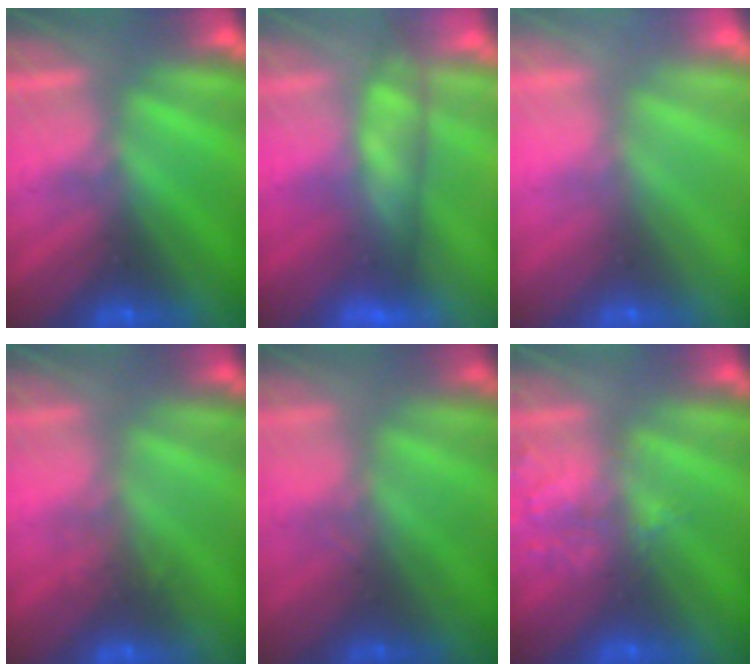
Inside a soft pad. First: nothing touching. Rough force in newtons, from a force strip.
{"total": 3.6}
{"total": 7.6}
{"total": 2.8}
{"total": 1.8}
{"total": 1.6}